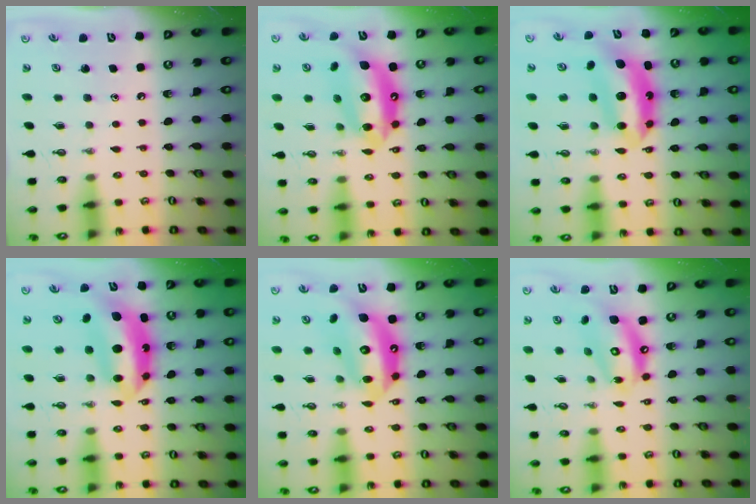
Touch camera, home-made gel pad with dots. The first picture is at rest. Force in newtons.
{"total": 16.6, "press": 16.5, "slide": 1.6}
{"total": 8.4, "press": 8.4, "slide": 0.6}
{"total": 9.1, "press": 9.0, "slide": 1.3}
{"total": 16.6, "press": 16.5, "slide": 1.9}
{"total": 13.4, "press": 13.4, "slide": 1.3}